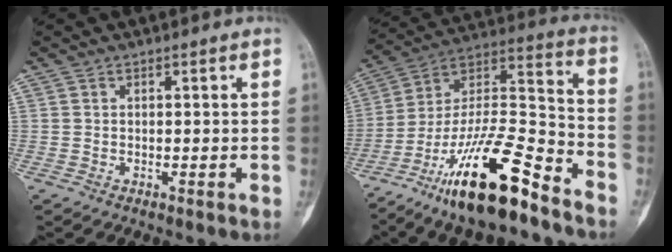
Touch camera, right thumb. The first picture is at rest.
{"total": 23.1, "force": [-15.3, 5.8, 16.2], "torque": [-0.313, 0.078, -0.268]}